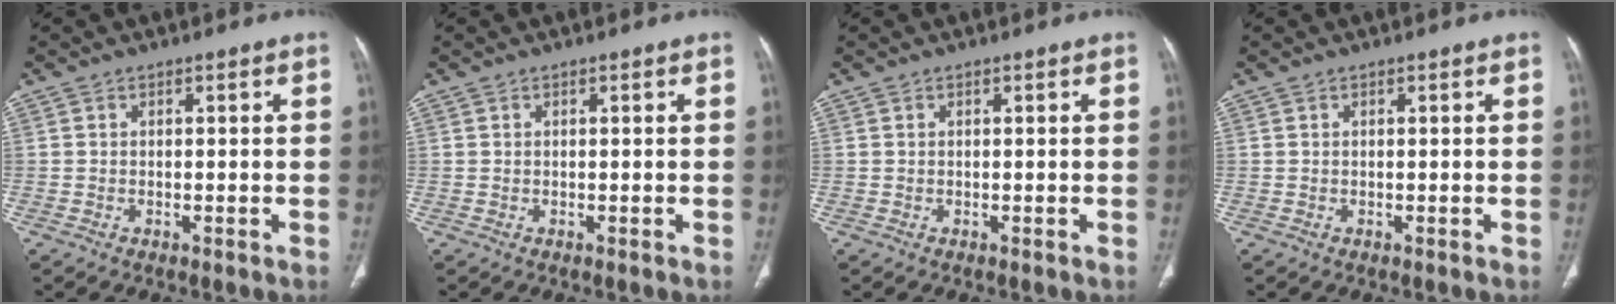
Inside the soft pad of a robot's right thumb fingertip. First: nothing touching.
{"total": 0.0}
{"total": 0.0}
{"total": 0.0}